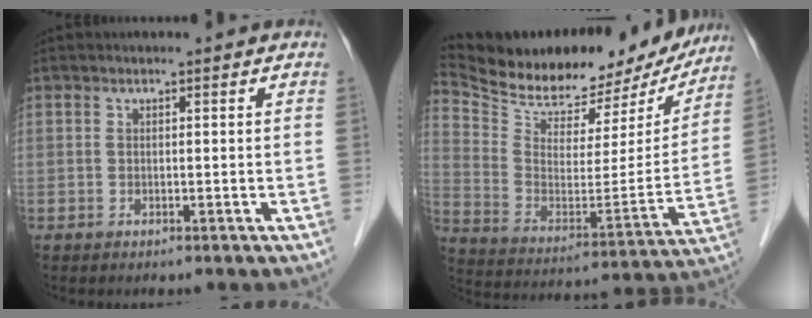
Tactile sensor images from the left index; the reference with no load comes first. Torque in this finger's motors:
{"motor_torque": [-0.21, -1.10, 0.52, 0.05]}